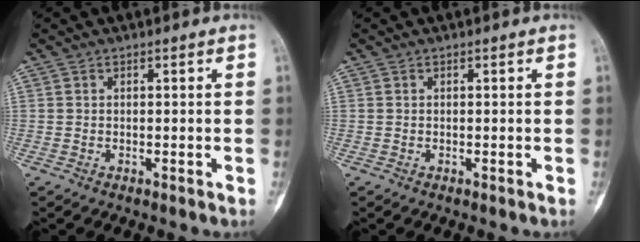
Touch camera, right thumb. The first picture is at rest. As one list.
[{"total": 0.0}]